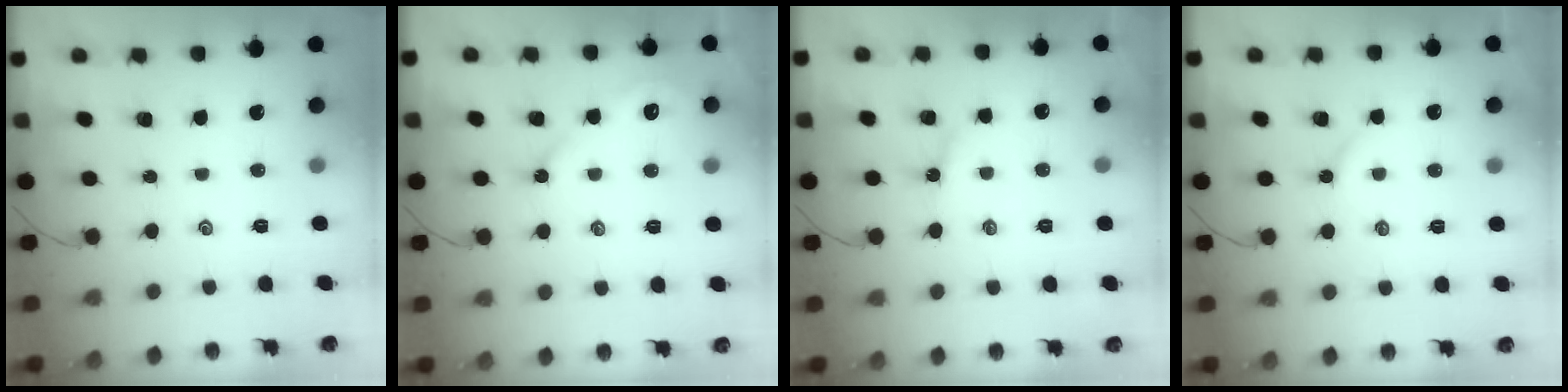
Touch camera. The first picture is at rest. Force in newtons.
{"total": 6.8, "press": 6.7, "slide": 0.8}
{"total": 3.2, "press": 3.1, "slide": 0.4}
{"total": 2.2, "press": 2.2, "slide": 0.3}